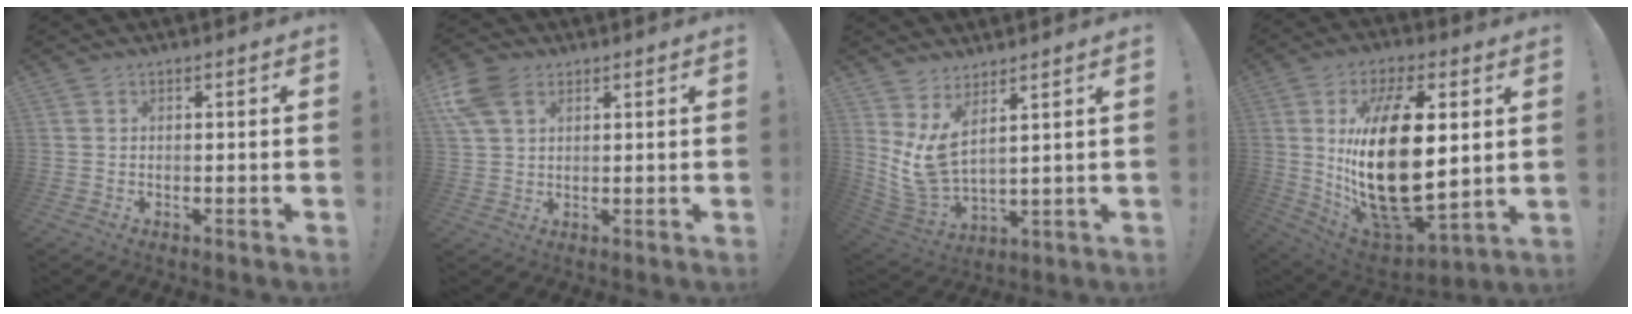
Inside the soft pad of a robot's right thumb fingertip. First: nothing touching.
{"total": 9.1, "force": [4.2, 5.8, 5.7], "torque": [-0.117, -0.003, 0.083]}
{"total": 9.8, "force": [5.2, 3.7, 7.4], "torque": [-0.156, -0.049, 0.098]}
{"total": 28.2, "force": [4.1, 13.8, 24.3], "torque": [-0.467, -0.031, 0.078]}